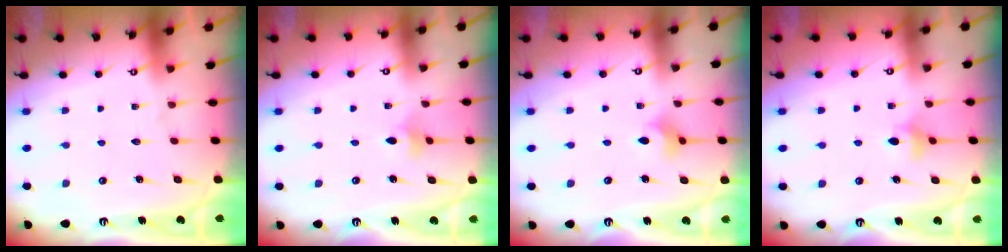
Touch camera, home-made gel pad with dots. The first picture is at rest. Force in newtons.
{"total": 3.1, "press": 3.1, "slide": 0.6}
{"total": 4.7, "press": 4.6, "slide": 0.9}
{"total": 4.8, "press": 4.7, "slide": 0.8}